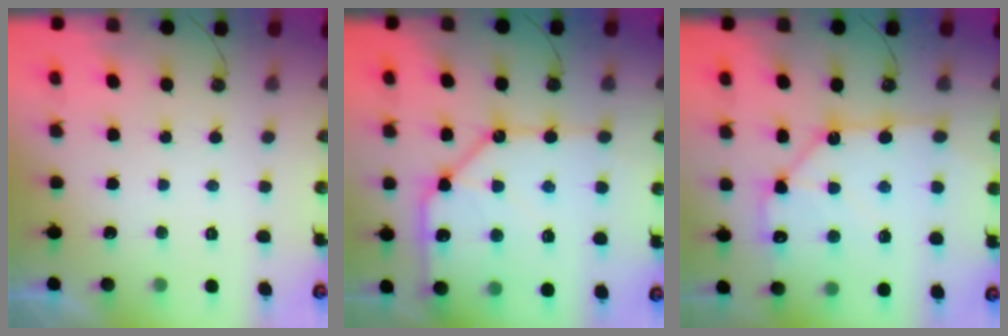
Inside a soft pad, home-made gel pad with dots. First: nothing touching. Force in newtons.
{"total": 20.0, "press": 19.9, "slide": 2.3}
{"total": 13.5, "press": 13.5, "slide": 1.3}